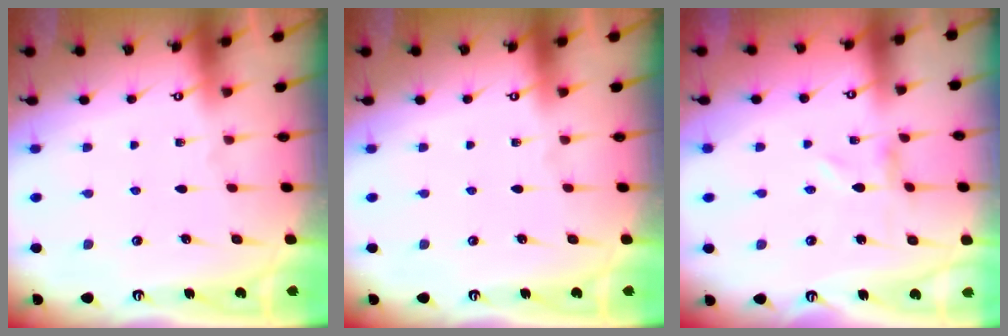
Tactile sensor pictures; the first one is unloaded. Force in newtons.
{"total": 0.0}
{"total": 0.0}